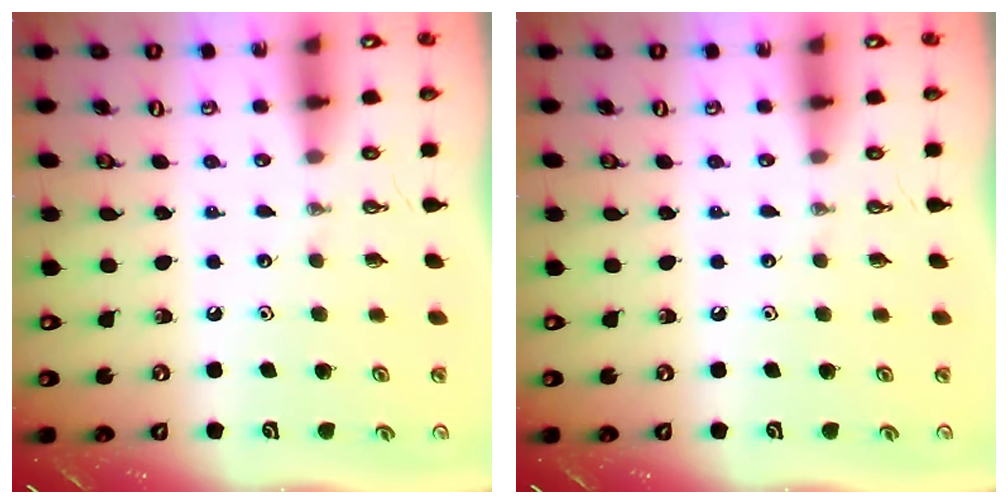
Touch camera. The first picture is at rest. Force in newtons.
{"total": 0.0}